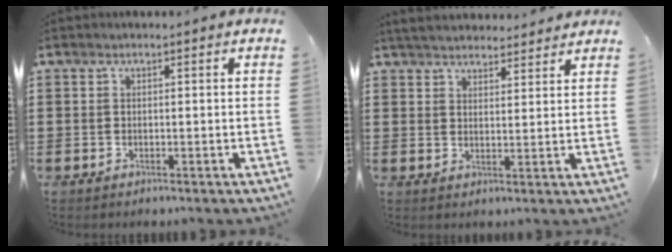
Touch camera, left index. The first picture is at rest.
{"total": 3.8, "force": [3.7, 0.7, 0.3], "torque": [-0.020, -0.011, 0.069]}